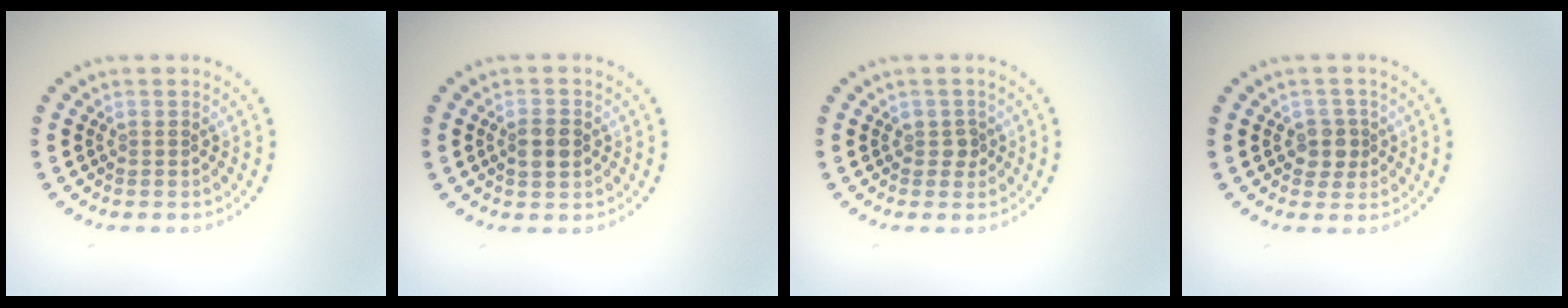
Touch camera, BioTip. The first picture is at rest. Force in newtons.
{"total": 2.2, "press": 2.2, "slide": 0.3}
{"total": 1.0, "press": 0.9, "slide": 0.5}
{"total": 2.0, "press": 1.8, "slide": 0.8}